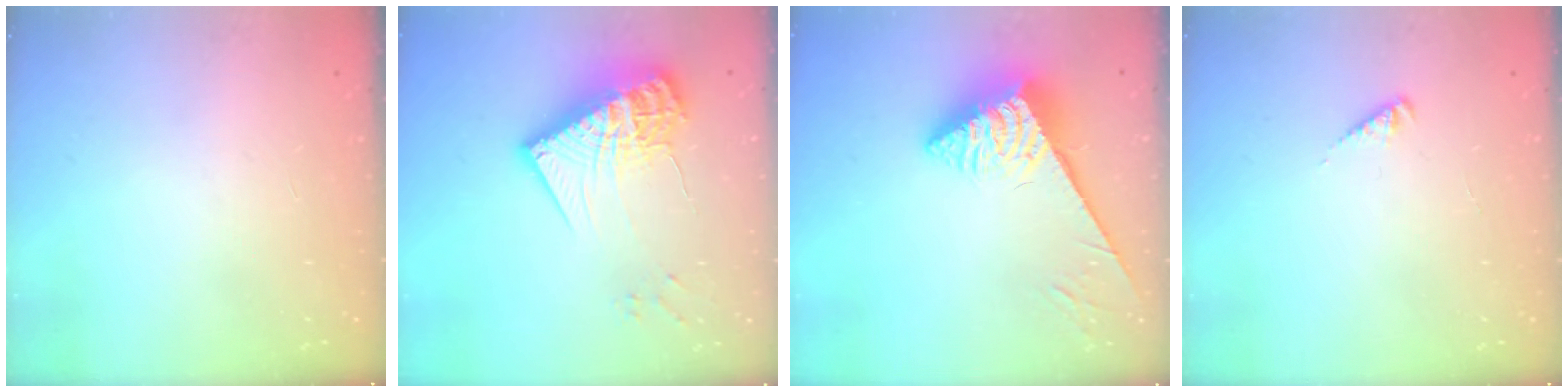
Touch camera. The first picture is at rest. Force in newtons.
{"total": 19.8, "press": 19.7, "slide": 1.9}
{"total": 5.6, "press": 5.5, "slide": 1.0}
{"total": 1.9, "press": 1.8, "slide": 0.4}